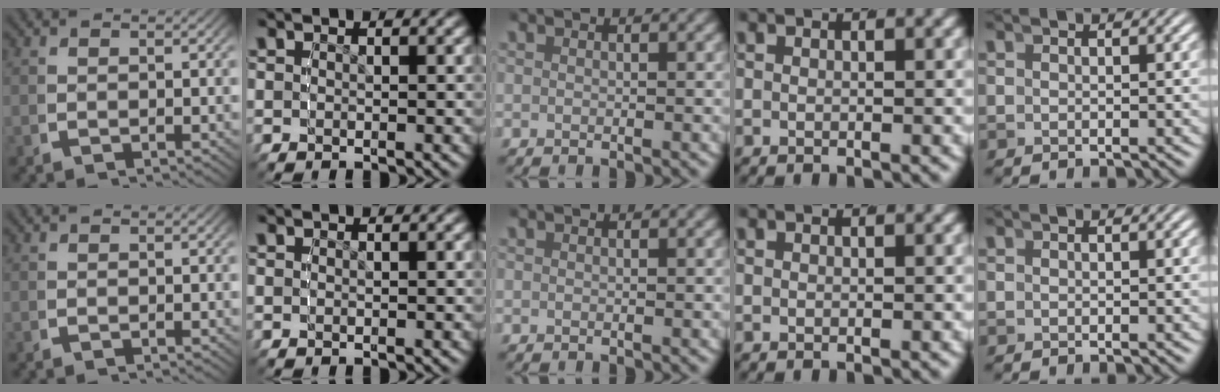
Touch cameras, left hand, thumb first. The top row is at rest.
{}